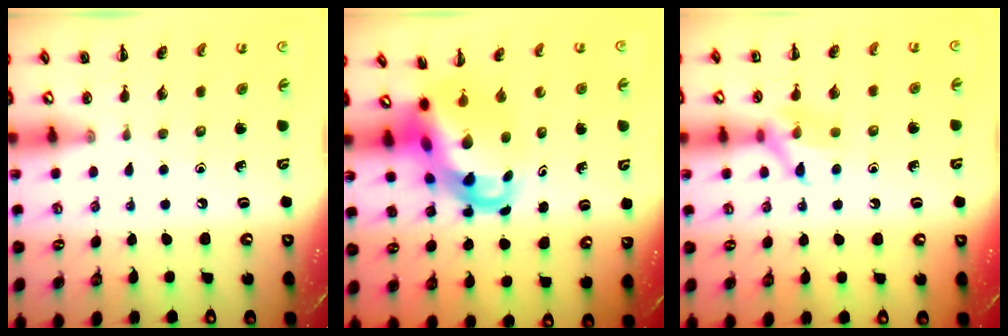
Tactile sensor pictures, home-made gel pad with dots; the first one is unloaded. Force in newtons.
{"total": 6.1, "press": 5.9, "slide": 1.4}
{"total": 9.5, "press": 9.4, "slide": 0.7}